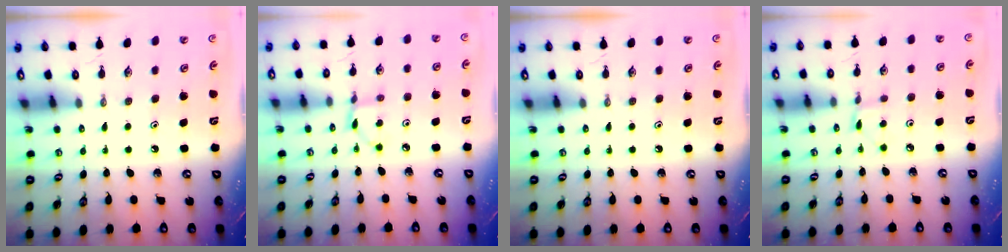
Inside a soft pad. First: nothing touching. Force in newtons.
{"total": 2.9, "press": 2.9, "slide": 0.2}
{"total": 0.0}
{"total": 2.0, "press": 2.0, "slide": 0.1}